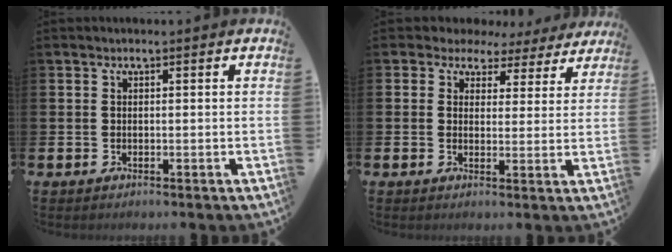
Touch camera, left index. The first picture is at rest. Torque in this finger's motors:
{"motor_torque": [1.10, -1.06, 0.03, -0.02]}